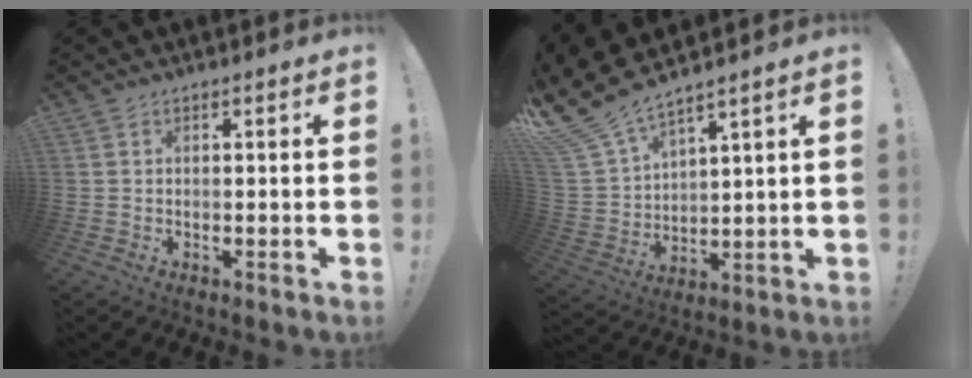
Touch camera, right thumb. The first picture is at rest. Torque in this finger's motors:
{"motor_torque": [-0.15, 0.23, 0.20, 0.22, 0.04]}